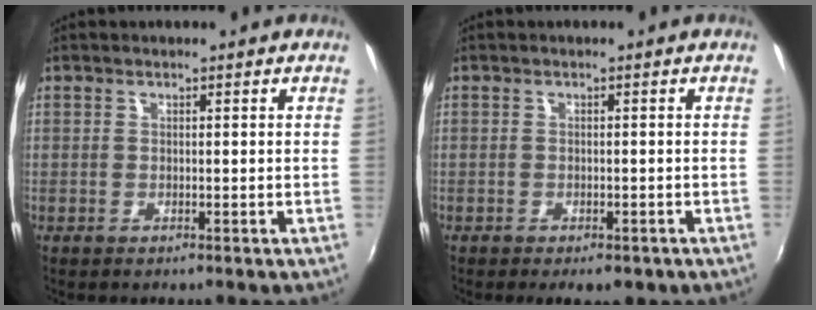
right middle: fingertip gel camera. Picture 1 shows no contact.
{"total": 4.1, "force": [-2.7, 1.8, 2.4], "torque": [-0.047, -0.015, -0.033]}